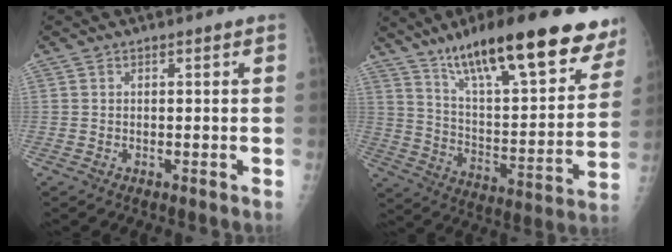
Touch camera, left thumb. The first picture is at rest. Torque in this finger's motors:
{"motor_torque": [0.91, 0.90, 1.55, -1.21, 0.14]}